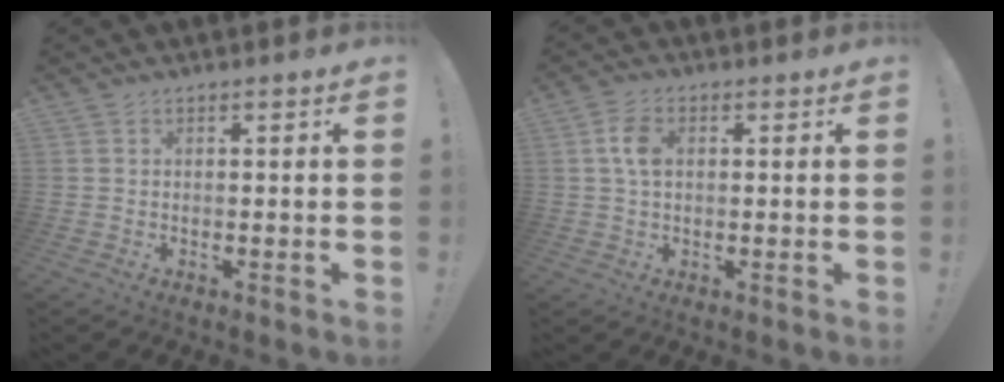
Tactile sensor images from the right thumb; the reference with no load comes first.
{"total": 6.2, "force": [1.1, 4.0, 4.6], "torque": [-0.078, 0.003, 0.019]}